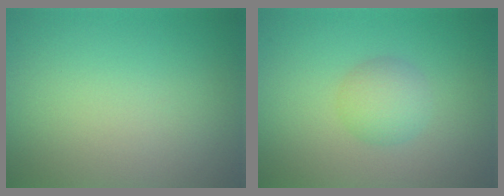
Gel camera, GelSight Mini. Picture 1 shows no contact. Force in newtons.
{"total": 2.4, "press": 2.4, "slide": 0.0}